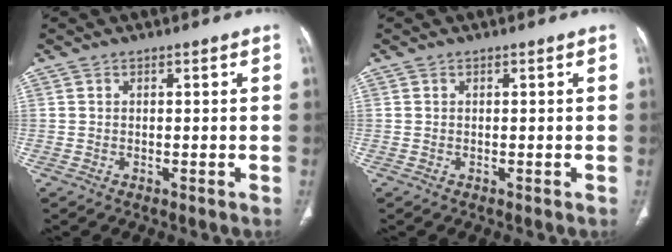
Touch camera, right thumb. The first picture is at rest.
{"total": 0.0}